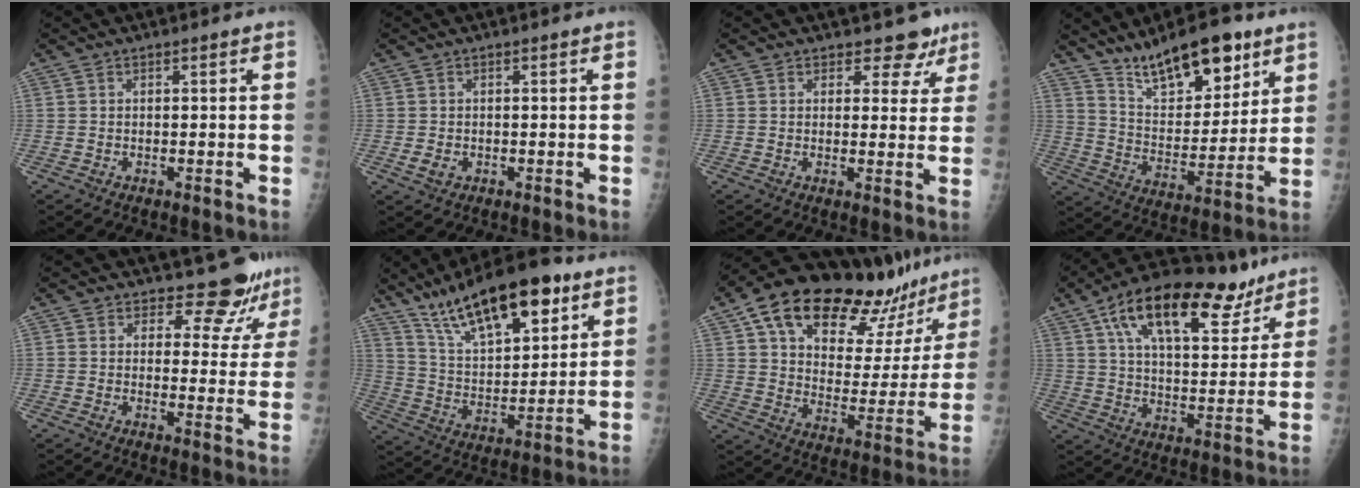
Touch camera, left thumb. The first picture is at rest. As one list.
[{"total": 2.0, "force": [-0.4, 1.6, 1.1], "torque": [-0.018, -0.002, -0.001]}, {"total": 5.6, "force": [4.3, 3.5, 0.7], "torque": [0.026, -0.026, 0.043]}, {"total": 17.2, "force": [11.9, 6.7, 10.5], "torque": [-0.125, -0.069, 0.208]}, {"total": 8.6, "force": [7.8, 3.5, 1.0], "torque": [0.024, -0.061, 0.084]}, {"total": 21.2, "force": [13.2, 8.1, 14.6], "torque": [-0.207, -0.049, 0.232]}, {"total": 27.3, "force": [19.3, 12.5, 14.7], "torque": [-0.188, -0.054, 0.285]}, {"total": 23.0, "force": [13.6, 10.4, 15.4], "torque": [-0.210, -0.021, 0.221]}]